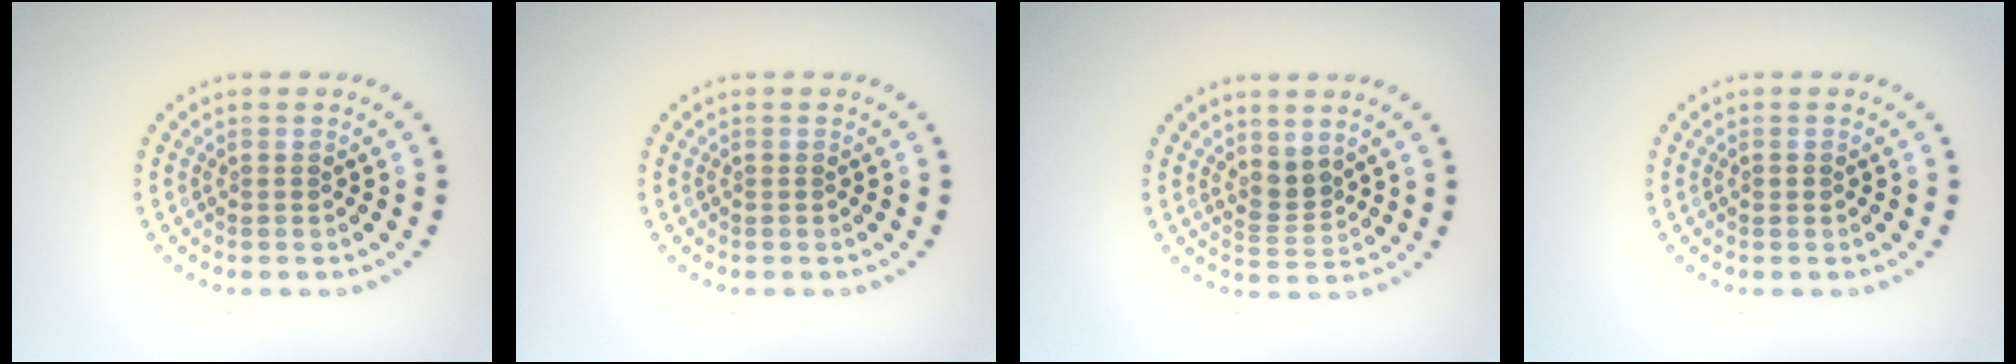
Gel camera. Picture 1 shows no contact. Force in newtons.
{"total": 0.0}
{"total": 2.2, "press": 1.6, "slide": 1.5}
{"total": 0.7, "press": 0.7, "slide": 0.2}